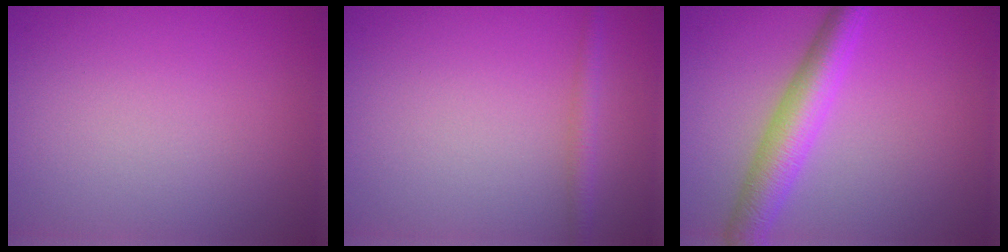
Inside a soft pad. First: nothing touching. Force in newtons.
{"total": 1.5, "press": 1.5, "slide": 0.1}
{"total": 4.7, "press": 4.7, "slide": 0.1}